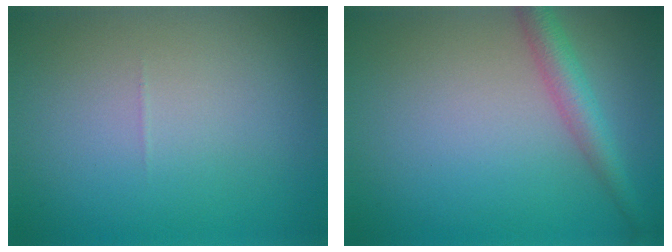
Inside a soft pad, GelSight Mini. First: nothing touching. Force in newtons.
{"total": 3.1, "press": 3.1, "slide": 0.1}